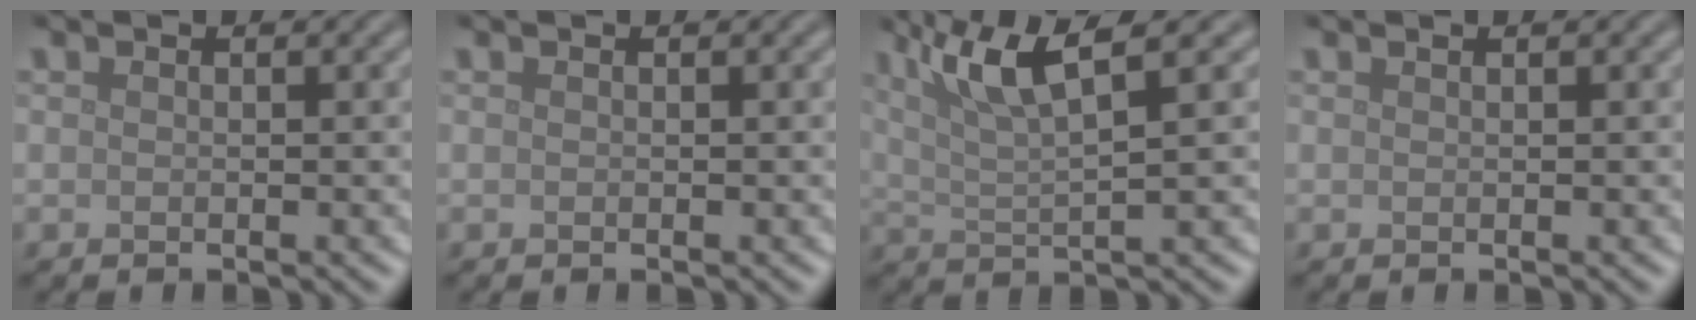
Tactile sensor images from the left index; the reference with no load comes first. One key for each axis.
{"total": 0.0}
{"total": 6.1, "fx": 3.3, "fy": 1.3, "fz": 5.0, "tx": -0.088, "ty": 0.014, "tz": 0.062}
{"total": 0.0}